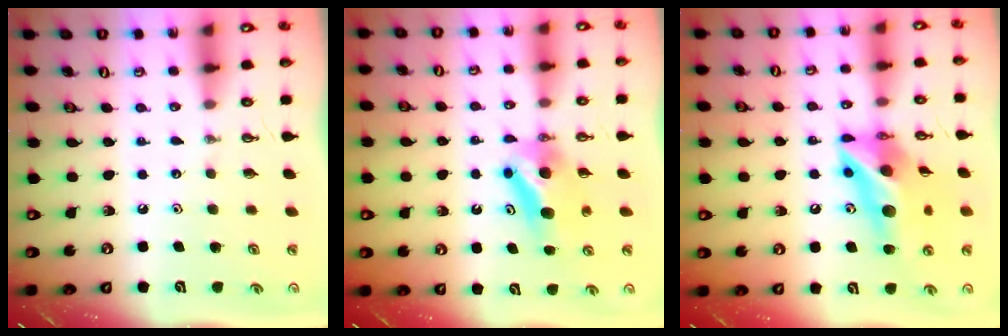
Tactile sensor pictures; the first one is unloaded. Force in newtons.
{"total": 7.3, "press": 7.0, "slide": 2.2}
{"total": 15.3, "press": 15.2, "slide": 1.6}